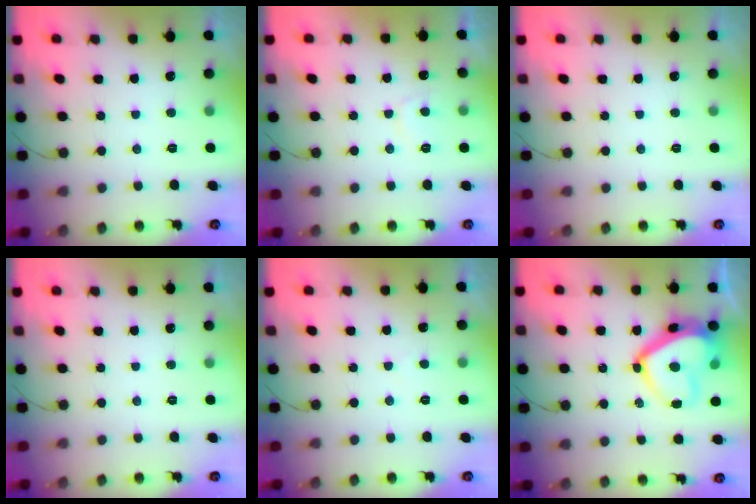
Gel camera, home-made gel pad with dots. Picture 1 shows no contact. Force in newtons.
{"total": 3.0, "press": 2.9, "slide": 0.7}
{"total": 0.0}
{"total": 0.0}
{"total": 2.8, "press": 2.8, "slide": 0.3}
{"total": 14.4, "press": 14.3, "slide": 1.4}